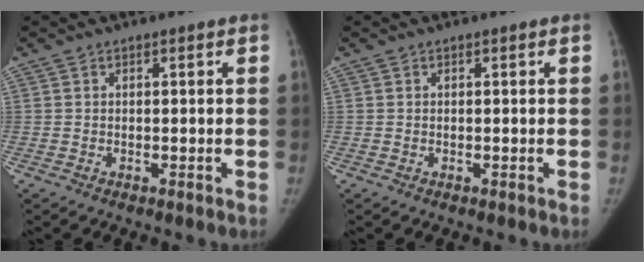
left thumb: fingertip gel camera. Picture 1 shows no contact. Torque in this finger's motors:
{"motor_torque": [-0.22, 0.32, -0.06, 0.41, 0.05]}